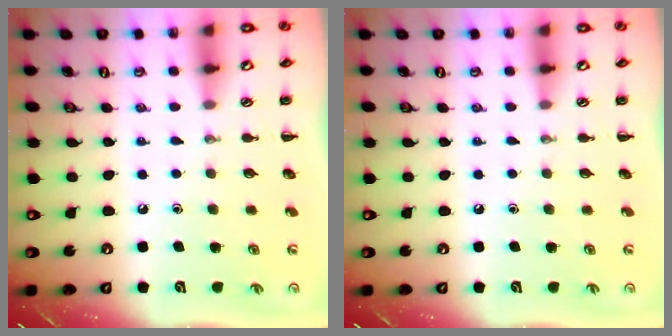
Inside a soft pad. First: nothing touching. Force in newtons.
{"total": 0.0}